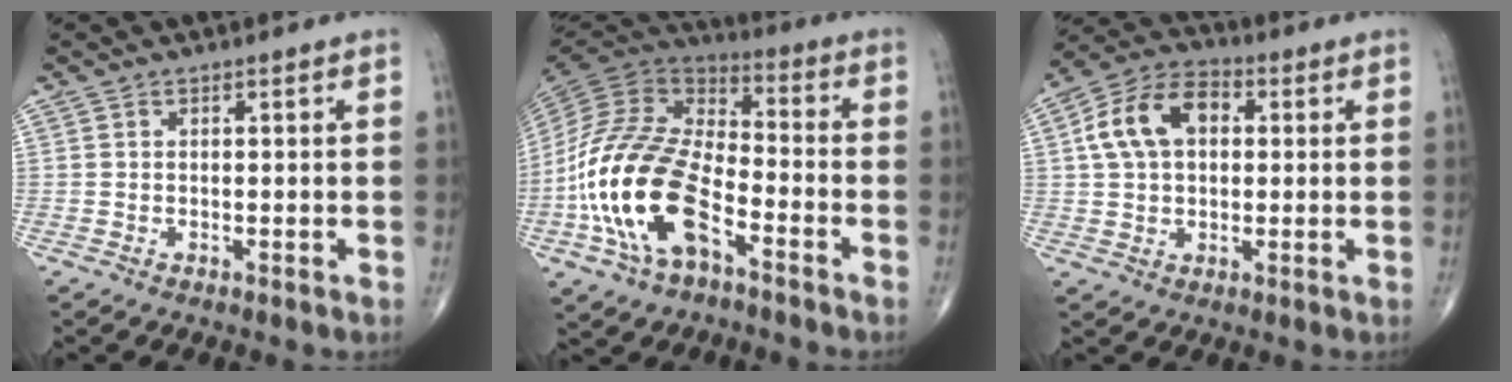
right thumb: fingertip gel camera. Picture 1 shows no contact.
{"total": 20.9, "force": [-7.7, 10.7, 16.2], "torque": [-0.320, 0.049, -0.146]}
{"total": 11.9, "force": [2.2, 8.0, 8.6], "torque": [-0.148, 0.024, 0.031]}